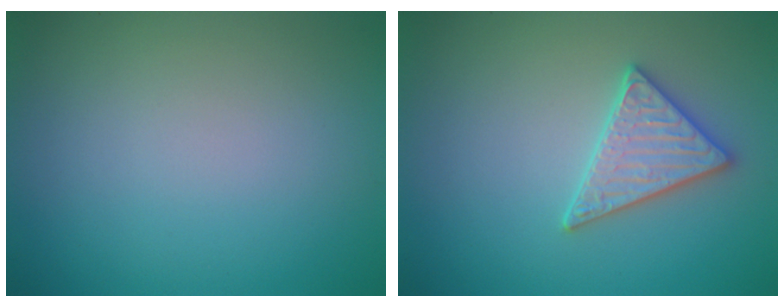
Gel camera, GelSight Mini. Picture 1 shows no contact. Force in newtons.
{"total": 3.1, "press": 3.0, "slide": 0.4}